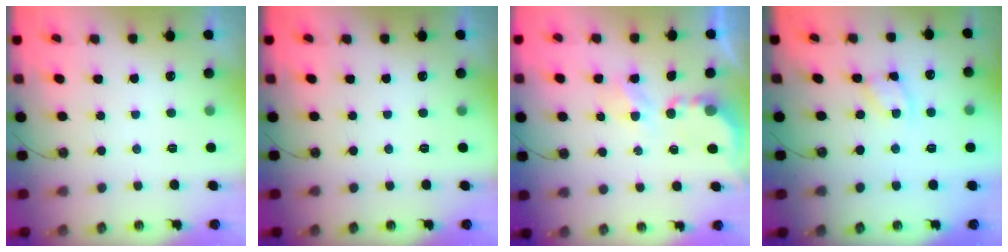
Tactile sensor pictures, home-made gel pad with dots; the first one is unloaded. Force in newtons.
{"total": 0.0}
{"total": 3.8, "press": 3.8, "slide": 0.4}
{"total": 3.6, "press": 3.6, "slide": 0.1}